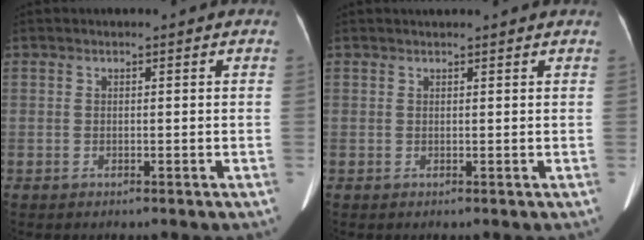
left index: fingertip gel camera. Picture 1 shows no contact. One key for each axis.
{"total": 3.6, "fx": 3.4, "fy": 0.2, "fz": 1.2, "tx": -0.015, "ty": 0.027, "tz": 0.040}